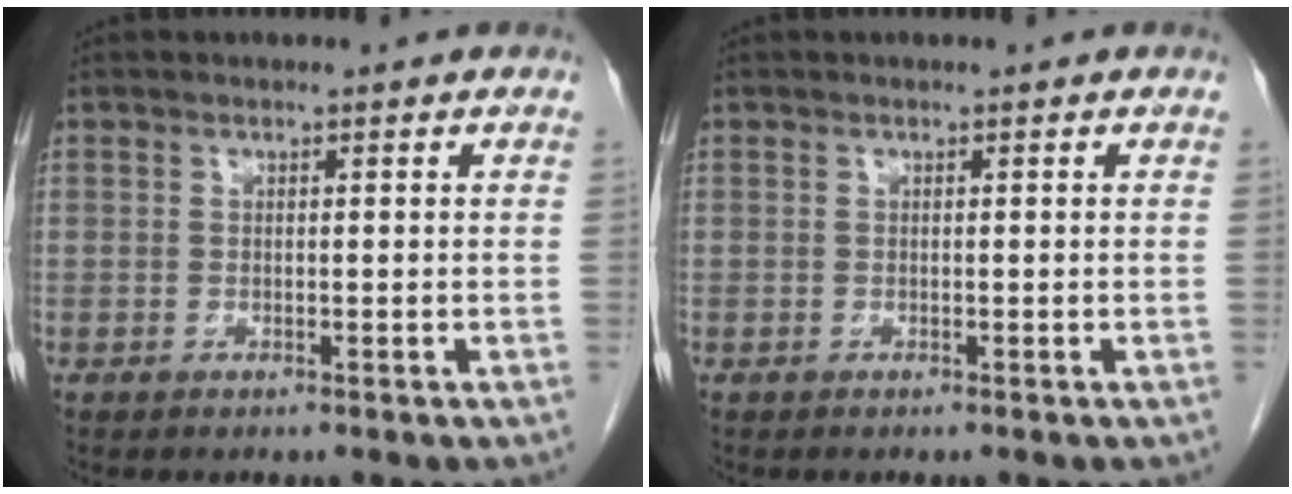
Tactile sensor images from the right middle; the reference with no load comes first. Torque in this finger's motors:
{"motor_torque": [0.34, -0.17, 0.03, -0.01]}